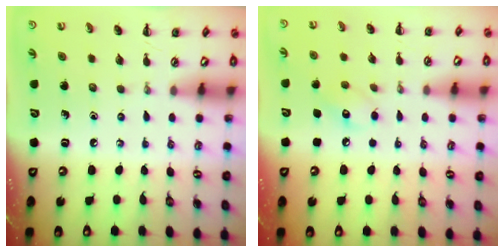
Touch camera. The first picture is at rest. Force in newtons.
{"total": 8.1, "press": 8.0, "slide": 1.5}